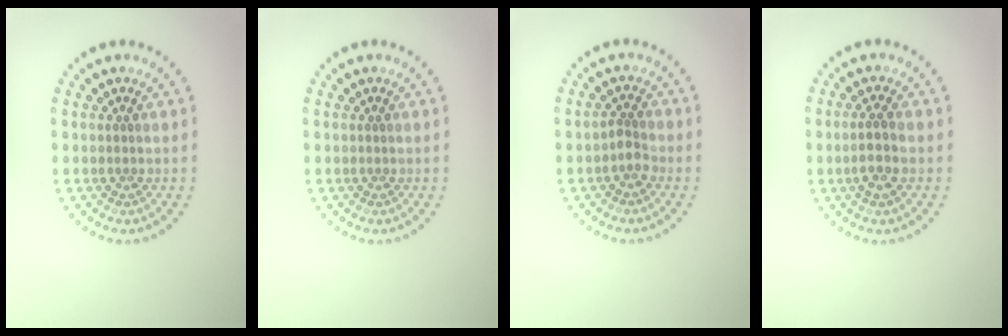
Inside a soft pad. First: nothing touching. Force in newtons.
{"total": 0.0}
{"total": 1.4, "press": 1.1, "slide": 0.8}
{"total": 2.1, "press": 1.9, "slide": 0.8}